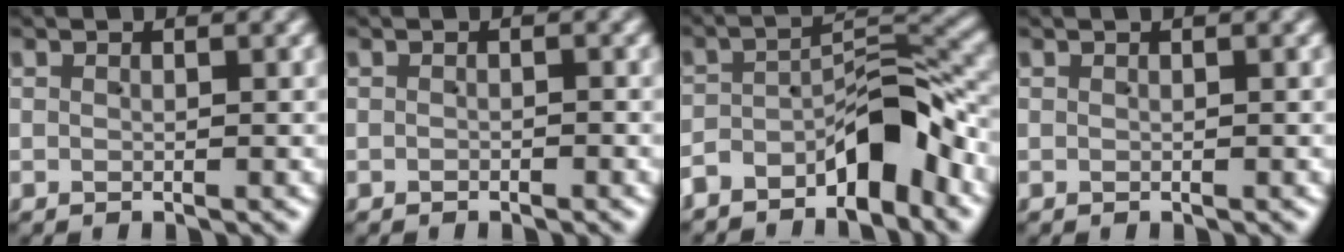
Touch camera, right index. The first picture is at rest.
{"total": 0.5, "force": [-0.5, 0.1, -0.1], "torque": [0.005, -0.004, -0.007]}
{"total": 5.7, "force": [-4.1, 2.0, 3.4], "torque": [-0.036, 0.011, -0.071]}
{"total": 0.0}